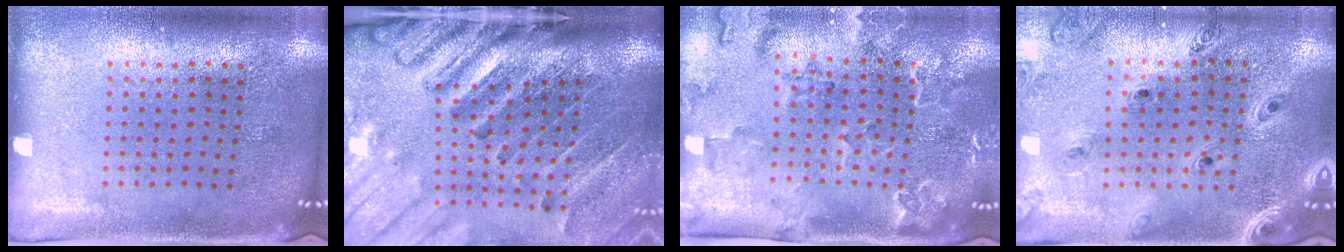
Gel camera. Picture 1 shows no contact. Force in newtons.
{"total": 4.4, "press": 3.2, "slide": 3.0}
{"total": 2.2, "press": 2.2, "slide": 0.6}
{"total": 1.4, "press": 1.3, "slide": 0.2}